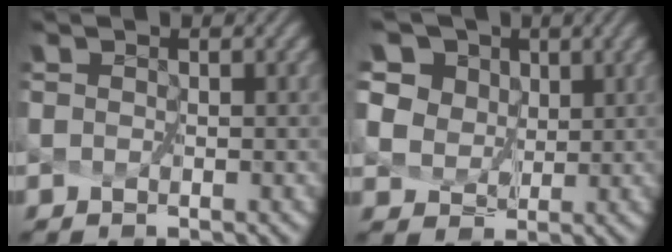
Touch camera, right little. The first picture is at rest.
{"total": 11.9, "force": [6.6, 8.2, 5.5], "torque": [-0.151, 0.041, 0.118]}